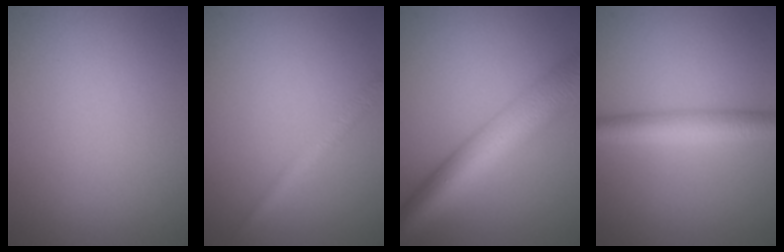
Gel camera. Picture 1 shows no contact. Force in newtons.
{"total": 1.8, "press": 1.8, "slide": 0.0}
{"total": 8.5, "press": 8.5, "slide": 0.2}
{"total": 3.5, "press": 3.5, "slide": 0.1}